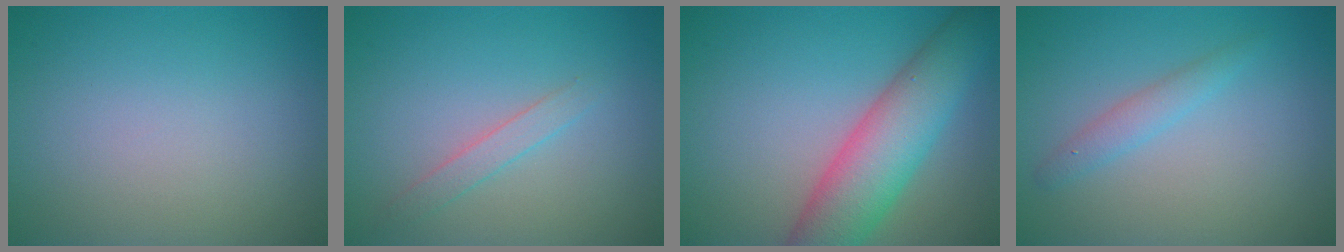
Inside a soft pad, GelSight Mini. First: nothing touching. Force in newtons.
{"total": 1.5, "press": 1.5, "slide": 0.1}
{"total": 7.9, "press": 7.9, "slide": 0.3}
{"total": 1.6, "press": 1.6, "slide": 0.1}